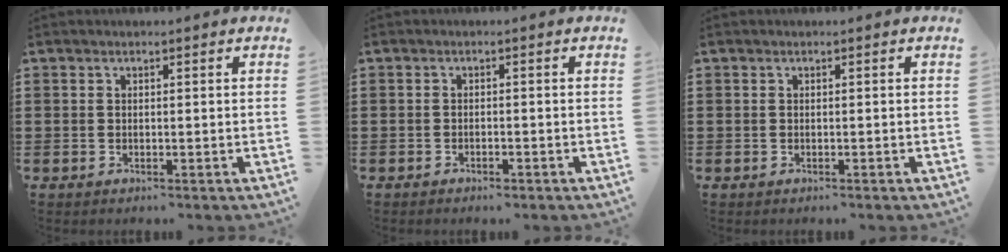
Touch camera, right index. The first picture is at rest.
{"total": 1.0, "force": [-0.9, 0.2, 0.3], "torque": [-0.009, -0.001, -0.019]}
{"total": 0.0}